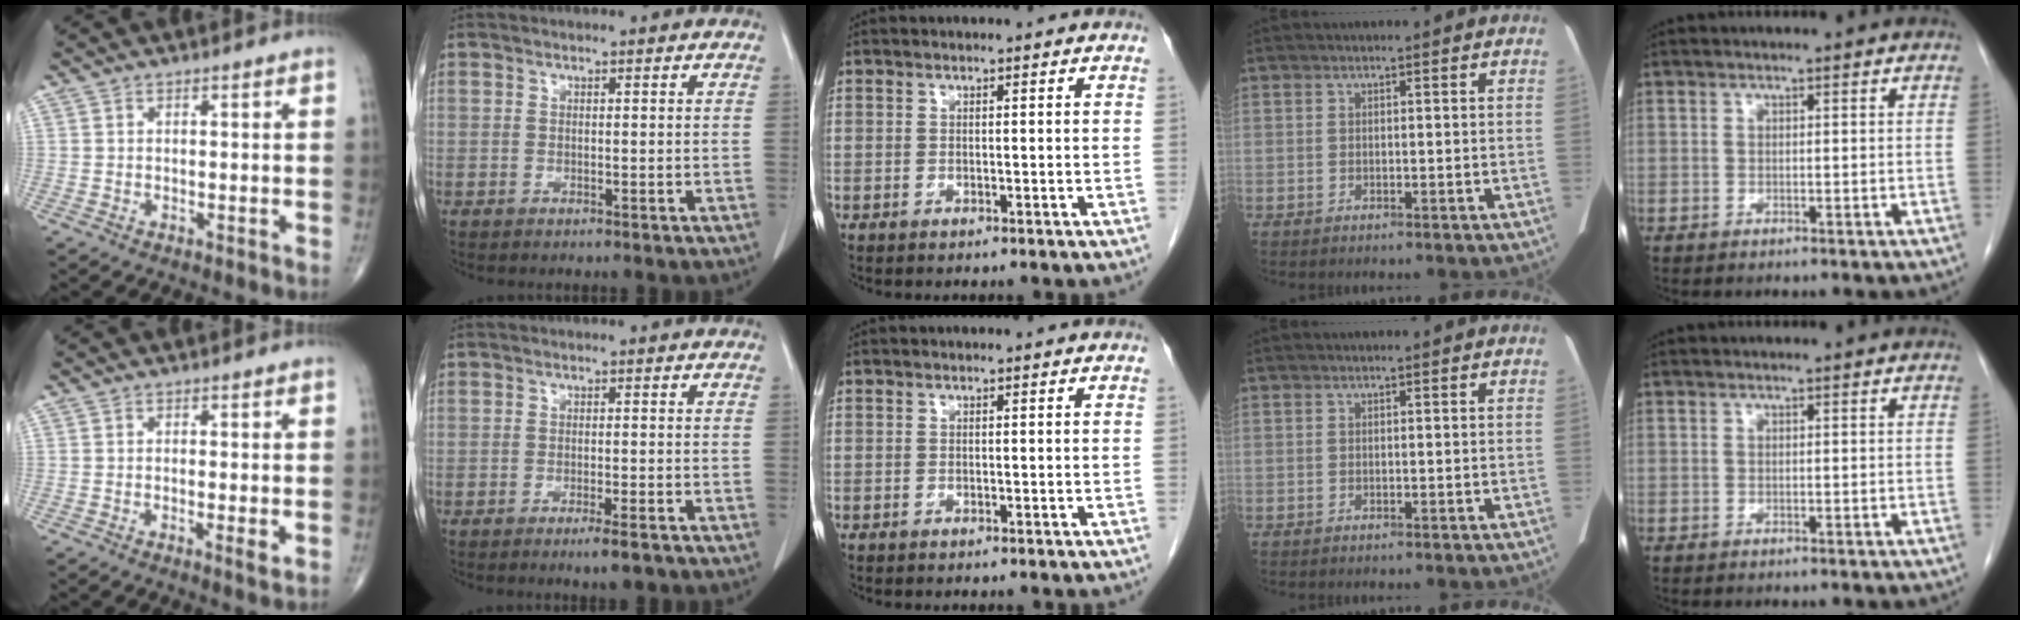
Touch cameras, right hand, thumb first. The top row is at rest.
{"thumb": {"total": 2.1, "force": [-0.4, 0.3, 2.1], "torque": [-0.038, -0.007, -0.009]}, "index": {"total": 3.1, "force": [-2.2, 0.2, 2.2], "torque": [-0.029, -0.004, -0.030]}}